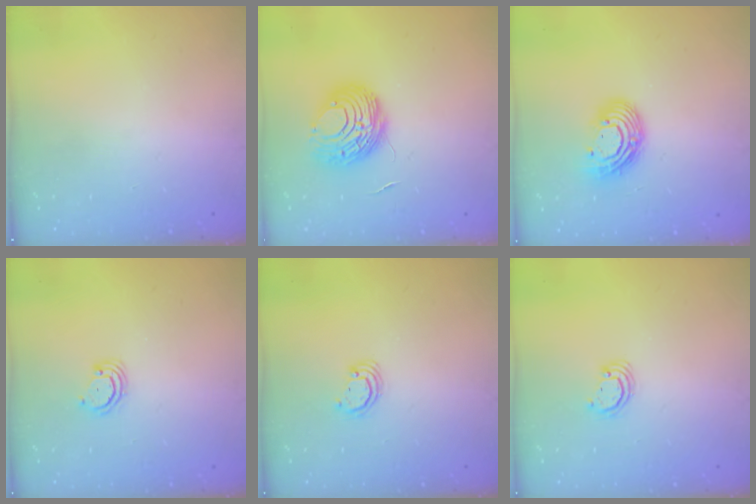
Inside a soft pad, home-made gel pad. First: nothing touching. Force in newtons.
{"total": 9.6, "press": 9.5, "slide": 0.9}
{"total": 11.3, "press": 11.2, "slide": 0.9}
{"total": 2.9, "press": 2.9, "slide": 0.3}
{"total": 2.7, "press": 2.7, "slide": 0.2}
{"total": 2.7, "press": 2.7, "slide": 0.2}